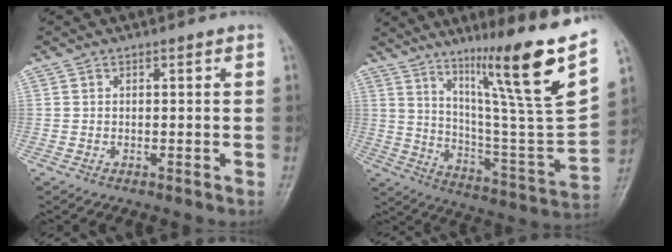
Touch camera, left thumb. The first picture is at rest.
{"total": 24.0, "force": [14.0, 1.2, 19.5], "torque": [-0.272, -0.067, 0.234]}